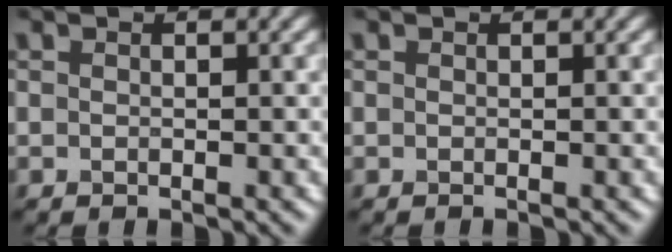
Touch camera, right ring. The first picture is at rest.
{"total": 0.0}